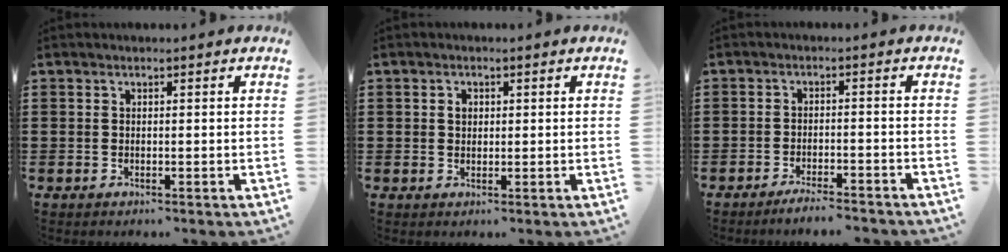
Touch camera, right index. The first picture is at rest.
{"total": 1.4, "force": [0.3, 1.0, 0.8], "torque": [-0.019, 0.006, 0.006]}
{"total": 3.0, "force": [-2.9, -0.2, 0.9], "torque": [-0.017, -0.001, -0.057]}